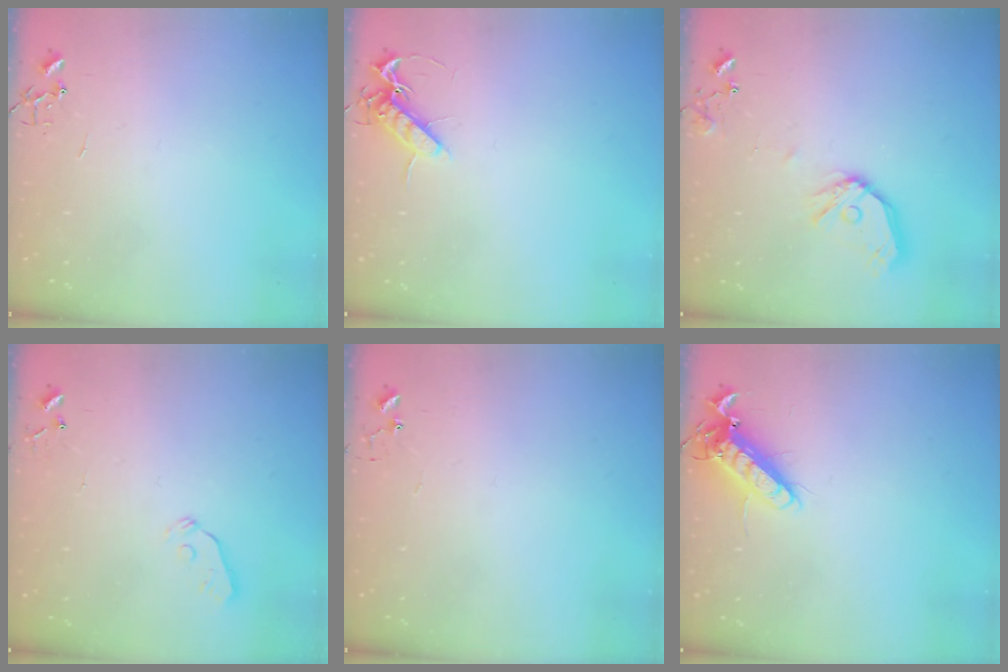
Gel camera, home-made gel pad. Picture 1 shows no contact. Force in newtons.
{"total": 9.3, "press": 9.2, "slide": 1.3}
{"total": 12.8, "press": 12.7, "slide": 1.8}
{"total": 3.2, "press": 3.1, "slide": 0.6}
{"total": 5.2, "press": 5.2, "slide": 0.4}
{"total": 12.6, "press": 12.4, "slide": 2.4}